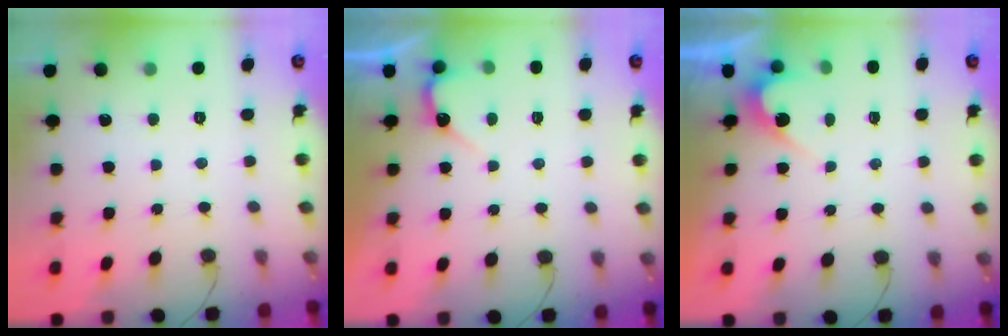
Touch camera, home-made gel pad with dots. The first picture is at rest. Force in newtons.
{"total": 3.3, "press": 3.3, "slide": 0.1}
{"total": 3.2, "press": 3.2, "slide": 0.2}